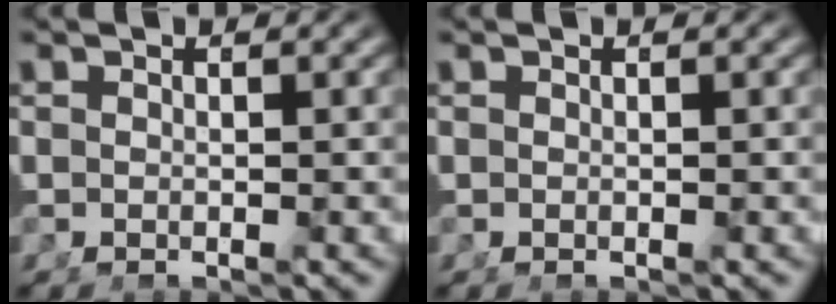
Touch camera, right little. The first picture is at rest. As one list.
[{"total": 0.0}]